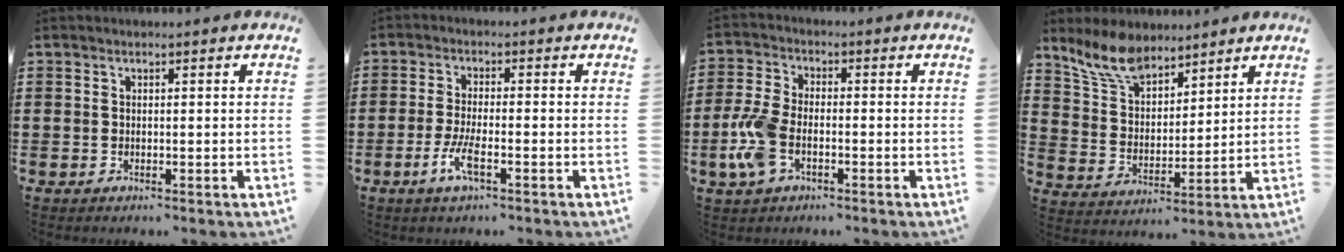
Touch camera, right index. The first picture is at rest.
{"total": 4.4, "force": [-2.2, 0.9, 3.8], "torque": [-0.088, -0.011, -0.046]}
{"total": 6.9, "force": [-2.4, 3.7, 5.3], "torque": [-0.131, -0.003, -0.051]}
{"total": 8.4, "force": [7.1, 3.2, 3.2], "torque": [-0.089, -0.013, 0.136]}